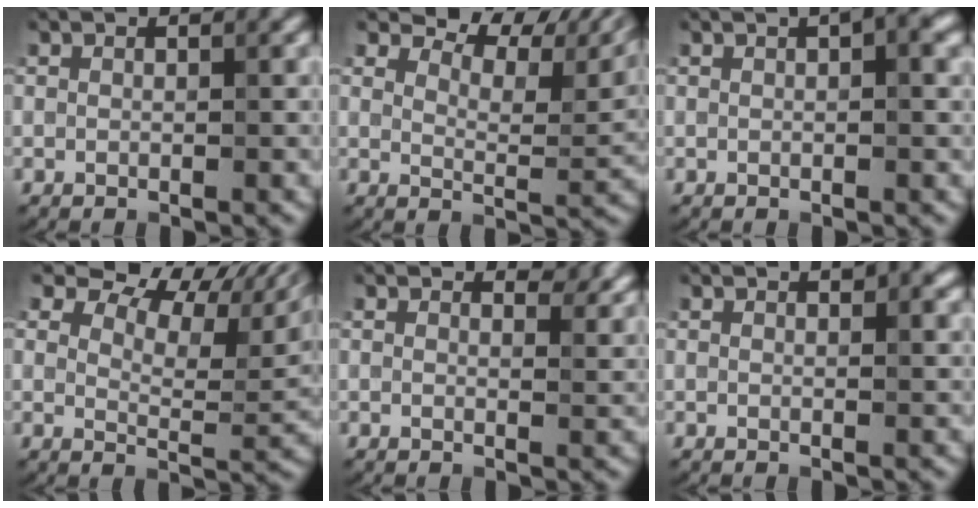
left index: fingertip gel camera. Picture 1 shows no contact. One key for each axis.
{"total": 9.2, "fx": 7.6, "fy": 2.9, "fz": 4.4, "tx": -0.068, "ty": 0.008, "tz": 0.110}
{"total": 2.0, "fx": 0.7, "fy": 0.3, "fz": 1.9, "tx": -0.024, "ty": 0.005, "tz": 0.010}
{"total": 12.5, "fx": 9.2, "fy": 5.0, "fz": 6.8, "tx": -0.114, "ty": 0.016, "tz": 0.133}
{"total": 2.3, "fx": 1.9, "fy": 0.8, "fz": 1.2, "tx": -0.016, "ty": -0.007, "tz": 0.021}
{"total": 1.8, "fx": 1.1, "fy": 0.4, "fz": 1.4, "tx": -0.011, "ty": 0.000, "tz": 0.017}